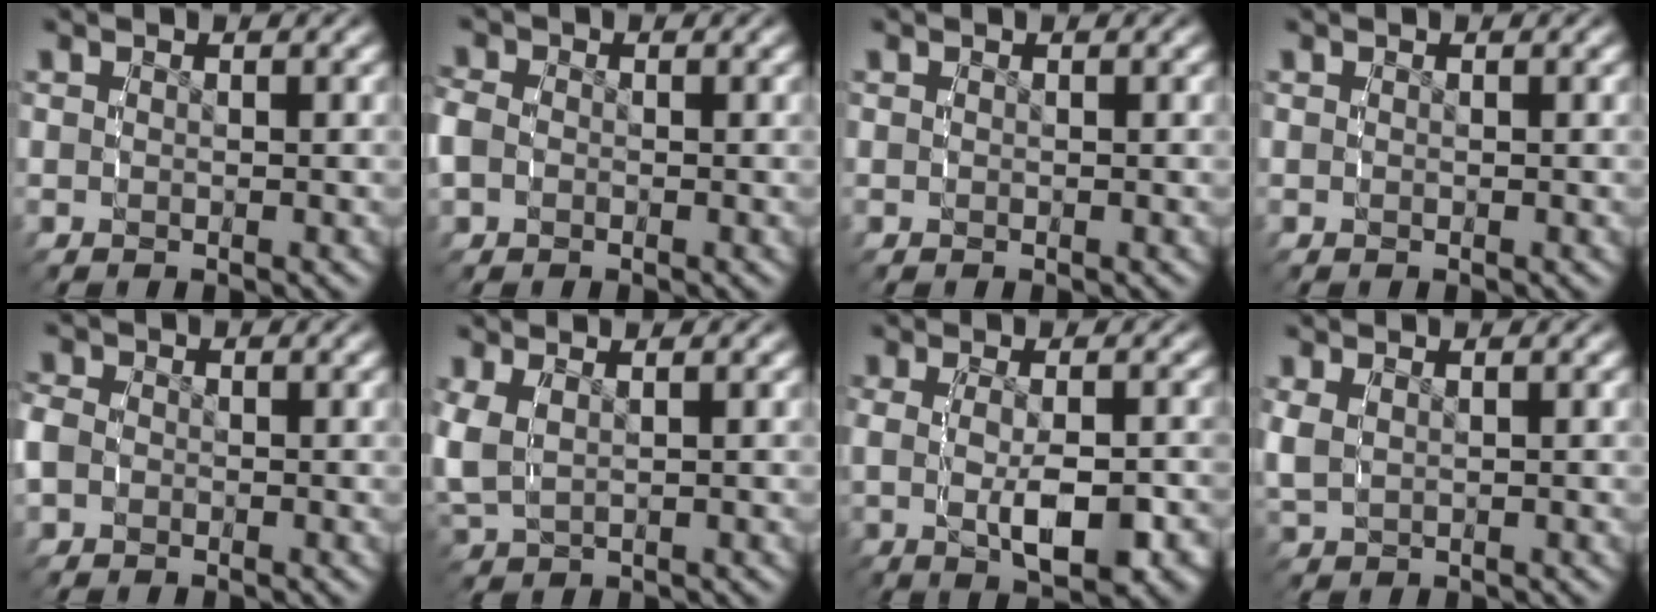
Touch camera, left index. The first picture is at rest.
{"total": 2.0, "force": [-0.3, 1.8, 0.9], "torque": [-0.037, -0.005, -0.004]}
{"total": 0.0}
{"total": 0.0}
{"total": 2.3, "force": [-0.3, 2.1, 0.9], "torque": [-0.038, -0.005, -0.006]}
{"total": 3.5, "force": [0.6, 2.7, 2.2], "torque": [-0.073, -0.012, 0.024]}
{"total": 5.6, "force": [-1.1, 2.4, 5.0], "torque": [-0.089, -0.015, -0.007]}
{"total": 1.8, "force": [0.6, 1.3, 1.2], "torque": [-0.039, -0.007, 0.023]}